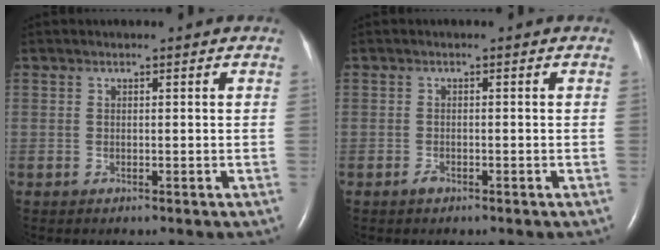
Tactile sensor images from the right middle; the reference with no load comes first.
{"total": 0.8, "force": [-0.6, 0.3, 0.4], "torque": [-0.012, 0.000, -0.009]}